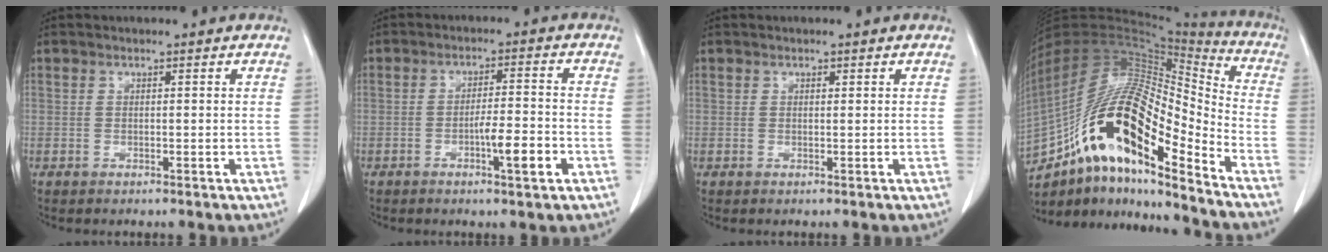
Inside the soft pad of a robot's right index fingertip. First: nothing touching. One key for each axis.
{"total": 5.8, "fx": -2.4, "fy": 0.5, "fz": 5.2, "tx": -0.081, "ty": -0.001, "tz": -0.037}
{"total": 0.0}
{"total": 23.8, "fx": -13.2, "fy": 5.6, "fz": 18.9, "tx": -0.372, "ty": 0.008, "tz": -0.234}